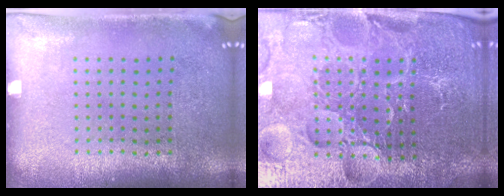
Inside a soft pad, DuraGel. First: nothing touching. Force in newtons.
{"total": 5.1, "press": 4.8, "slide": 1.7}